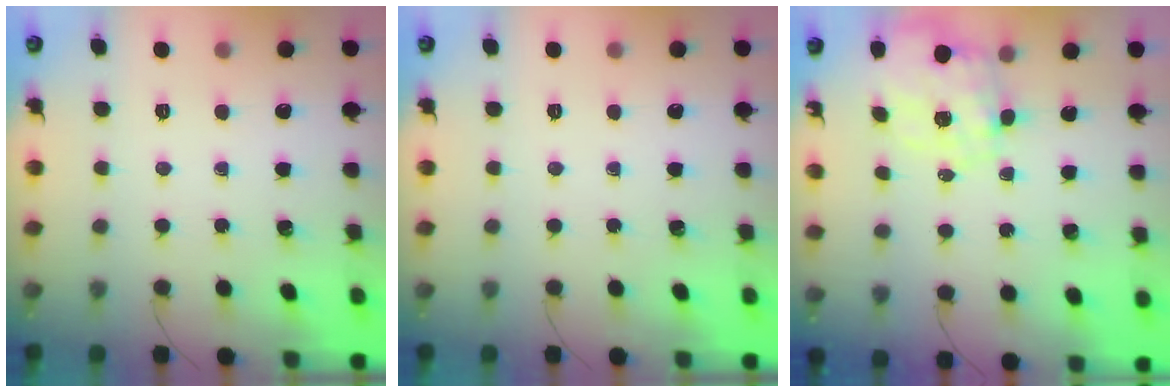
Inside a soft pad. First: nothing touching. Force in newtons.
{"total": 0.0}
{"total": 2.9, "press": 2.7, "slide": 1.1}